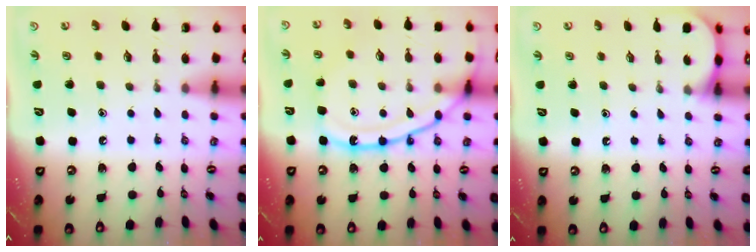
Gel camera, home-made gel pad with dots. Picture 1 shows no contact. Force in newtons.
{"total": 15.8, "press": 15.7, "slide": 1.6}
{"total": 3.6, "press": 3.6, "slide": 0.3}